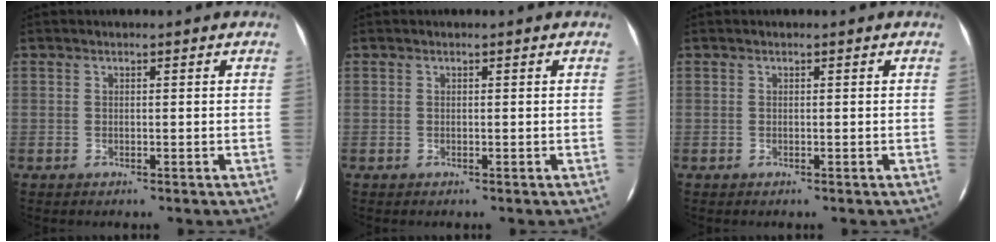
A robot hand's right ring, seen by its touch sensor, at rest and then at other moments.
{"total": 0.0}
{"total": 0.0}